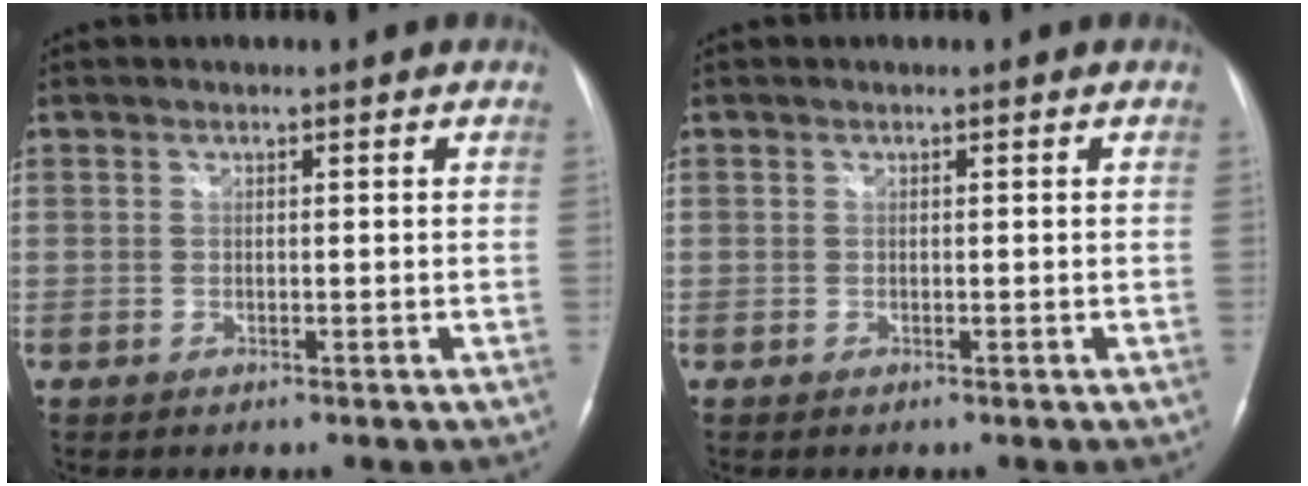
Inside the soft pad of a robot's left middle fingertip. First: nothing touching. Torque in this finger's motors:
{"motor_torque": [0.66, -0.76, 0.03, 0.00]}